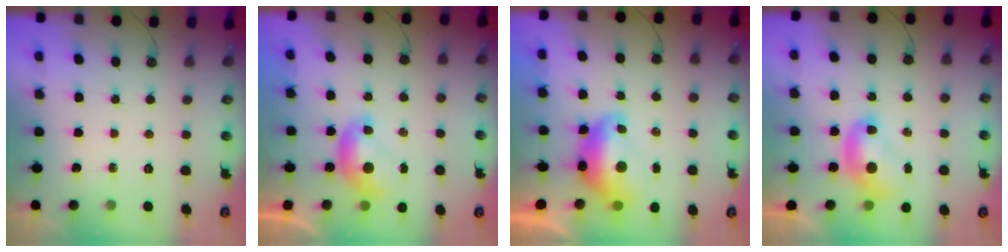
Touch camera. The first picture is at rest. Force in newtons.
{"total": 0.0}
{"total": 2.8, "press": 2.8, "slide": 0.7}
{"total": 2.1, "press": 2.1, "slide": 0.2}